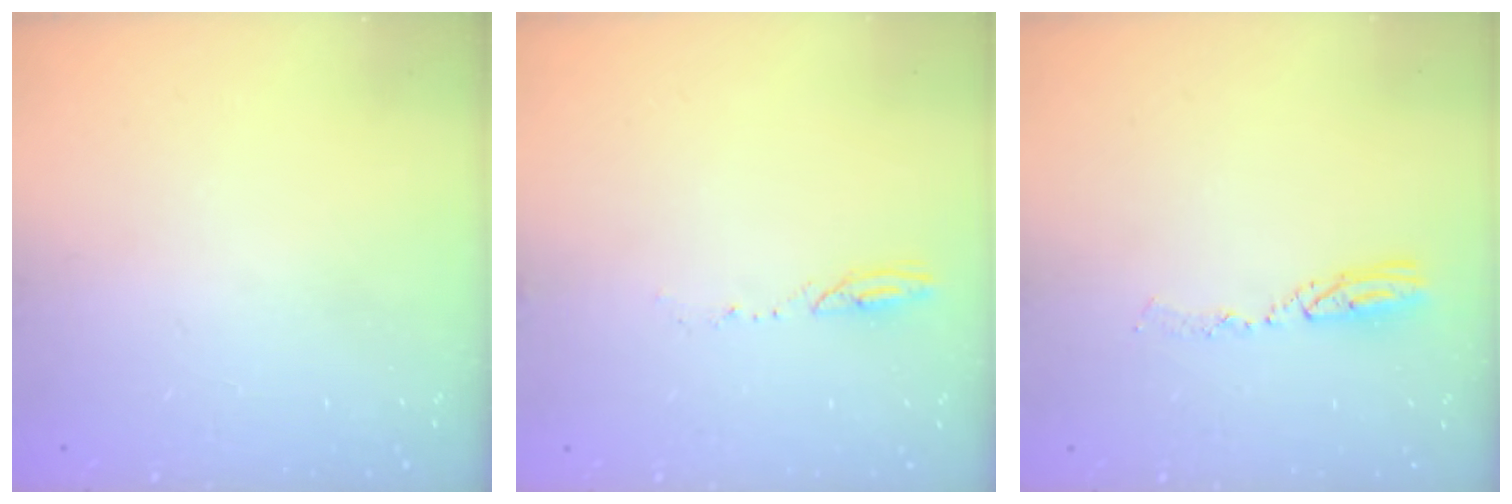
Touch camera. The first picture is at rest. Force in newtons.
{"total": 4.7, "press": 4.7, "slide": 0.5}
{"total": 6.5, "press": 6.5, "slide": 0.7}